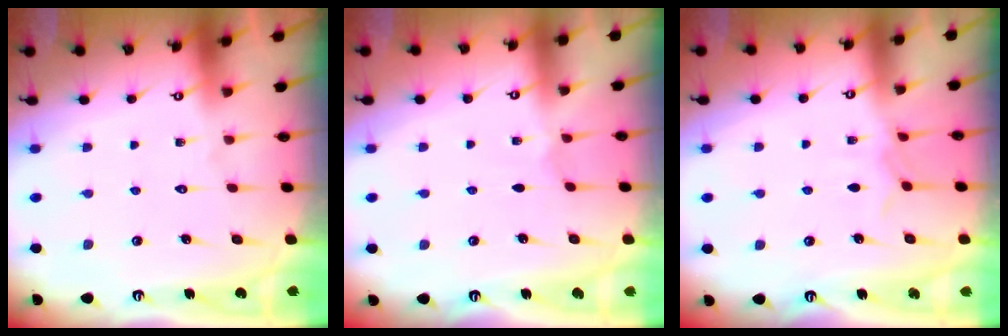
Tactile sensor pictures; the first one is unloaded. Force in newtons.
{"total": 1.1, "press": 1.0, "slide": 0.2}
{"total": 5.2, "press": 5.1, "slide": 0.6}